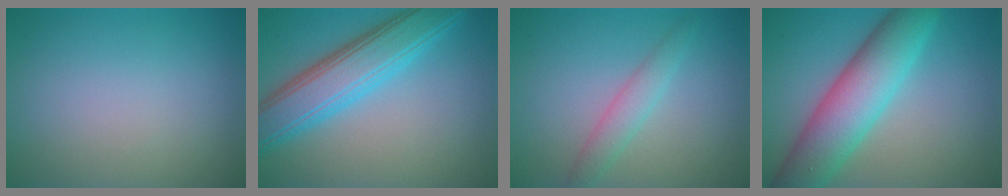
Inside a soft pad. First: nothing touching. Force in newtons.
{"total": 7.0, "press": 7.0, "slide": 0.1}
{"total": 2.3, "press": 2.3, "slide": 0.0}
{"total": 8.4, "press": 8.4, "slide": 0.2}